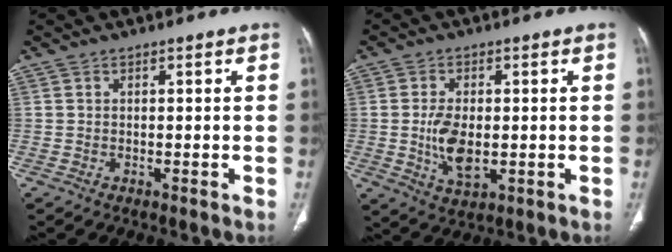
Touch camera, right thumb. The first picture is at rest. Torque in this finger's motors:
{"motor_torque": [1.98, 2.12, 0.54, -0.36, 0.11]}